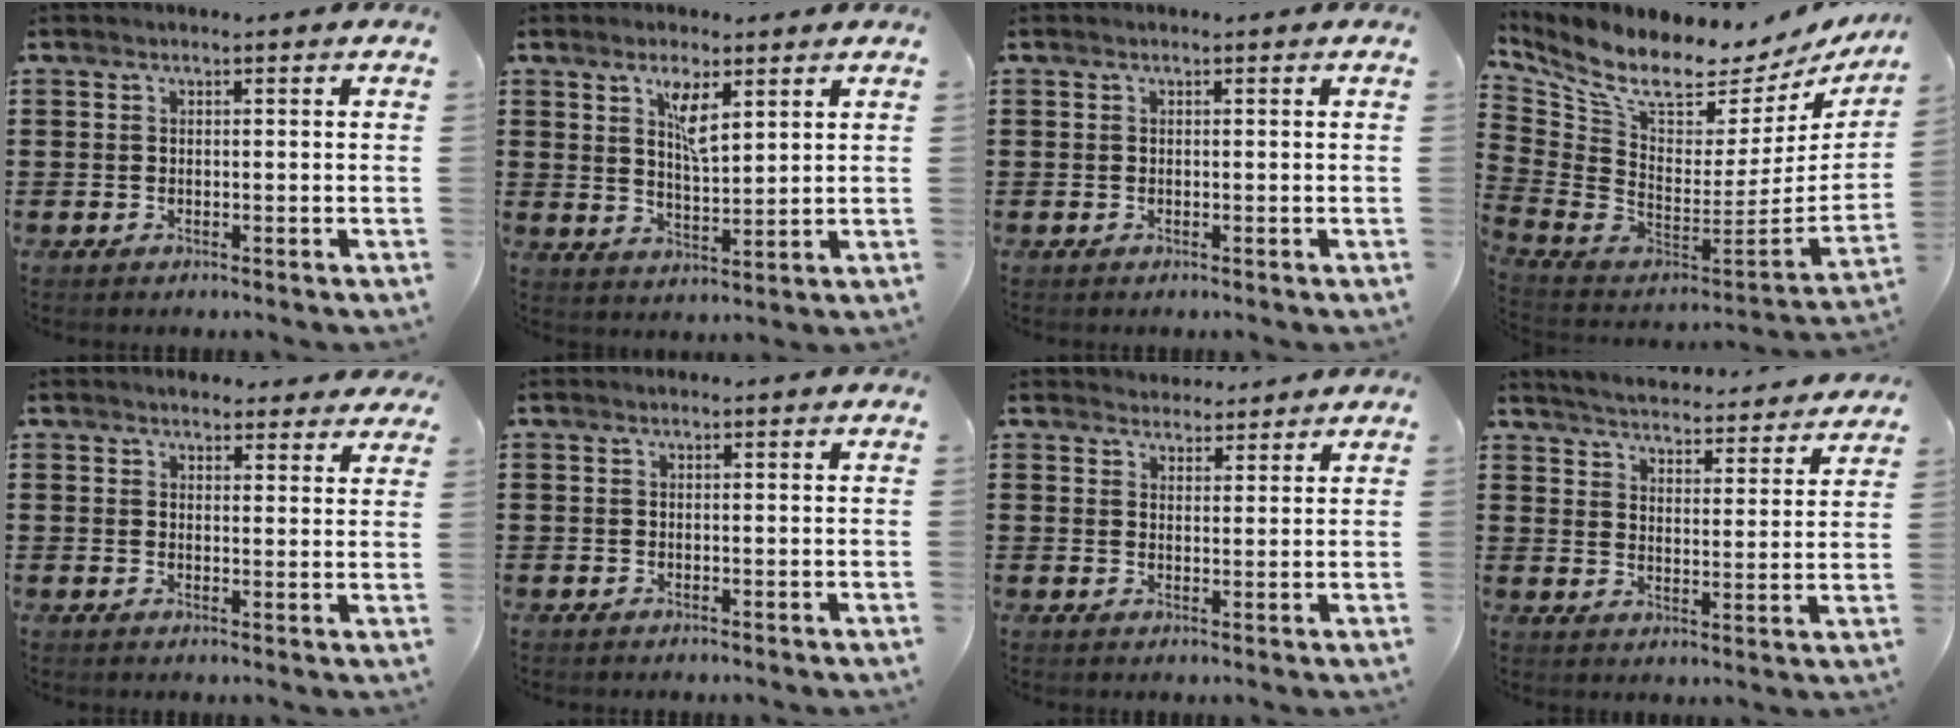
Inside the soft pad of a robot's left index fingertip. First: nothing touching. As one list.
[{"total": 5.1, "force": [2.9, 1.6, 3.9], "torque": [-0.077, 0.002, 0.048]}, {"total": 0.0}, {"total": 8.5, "force": [6.7, 2.2, 4.7], "torque": [-0.122, -0.072, 0.111]}, {"total": 3.3, "force": [3.1, 0.8, 0.7], "torque": [-0.014, -0.007, 0.056]}, {"total": 0.0}, {"total": 2.8, "force": [2.6, 0.9, -0.3], "torque": [-0.004, -0.001, 0.050]}, {"total": 4.1, "force": [4.0, -0.7, 0.1], "torque": [-0.026, -0.039, 0.063]}]